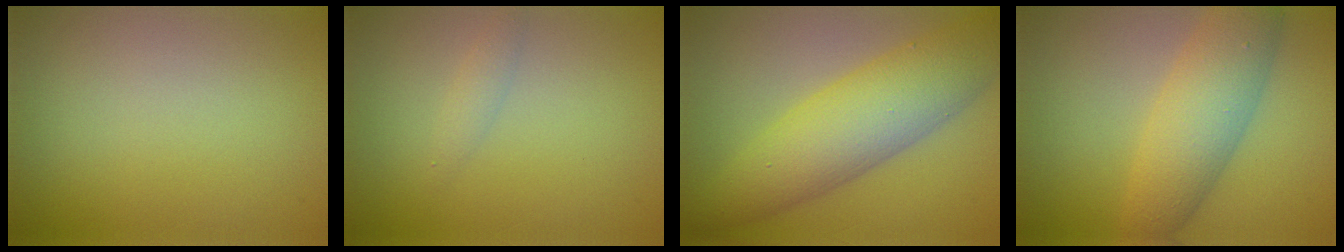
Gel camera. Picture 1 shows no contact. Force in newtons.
{"total": 1.0, "press": 1.0, "slide": 0.0}
{"total": 7.6, "press": 7.6, "slide": 0.1}
{"total": 5.4, "press": 5.4, "slide": 0.1}